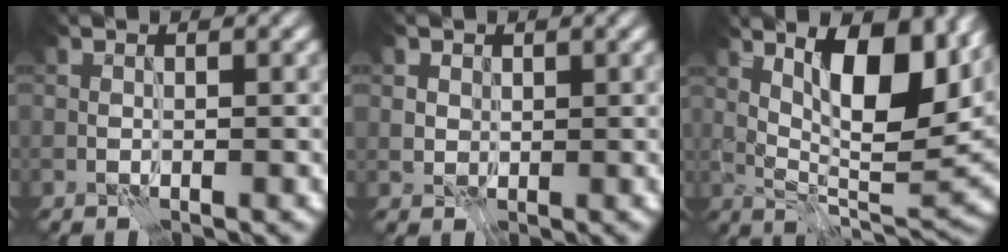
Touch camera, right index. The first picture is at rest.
{"total": 2.3, "force": [1.2, 1.9, 0.8], "torque": [-0.024, -0.002, 0.033]}
{"total": 10.9, "force": [4.4, 3.6, 9.2], "torque": [-0.141, 0.001, 0.076]}